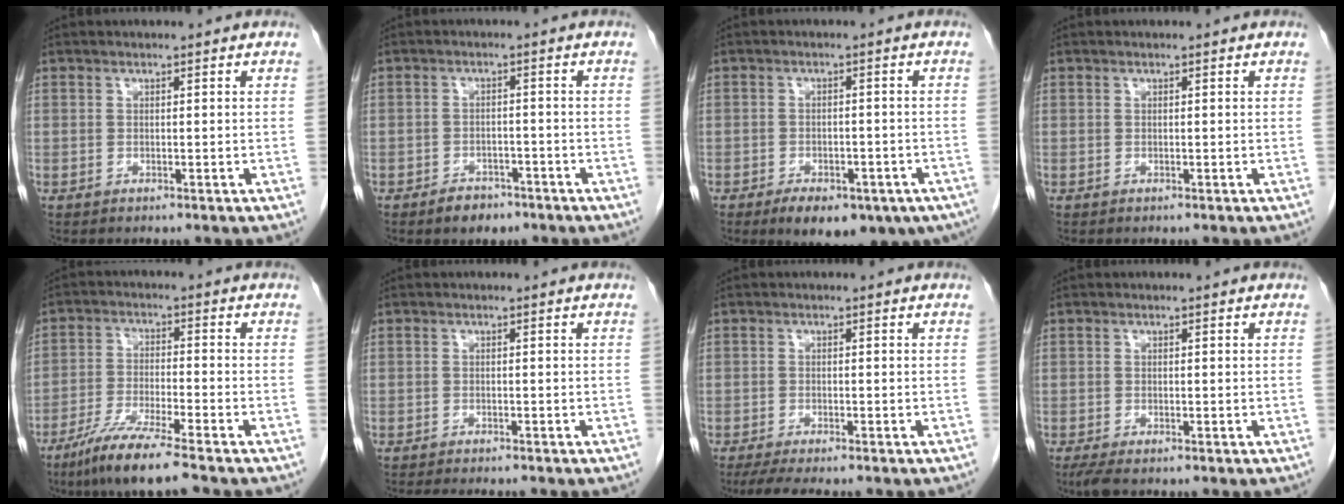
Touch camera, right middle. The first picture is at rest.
{"total": 3.6, "force": [-2.7, 2.0, 1.5], "torque": [-0.025, 0.004, -0.033]}
{"total": 13.6, "force": [-8.8, 6.8, 7.8], "torque": [-0.101, -0.005, -0.108]}
{"total": 0.0}
{"total": 8.8, "force": [-6.7, -0.3, 5.8], "torque": [-0.109, -0.030, -0.125]}
{"total": 4.6, "force": [-4.0, 0.8, 2.1], "torque": [-0.024, -0.007, -0.055]}
{"total": 5.4, "force": [-4.4, 0.5, 3.1], "torque": [-0.045, -0.012, -0.068]}
{"total": 2.1, "force": [-1.5, 0.4, 1.4], "torque": [-0.031, -0.009, -0.028]}